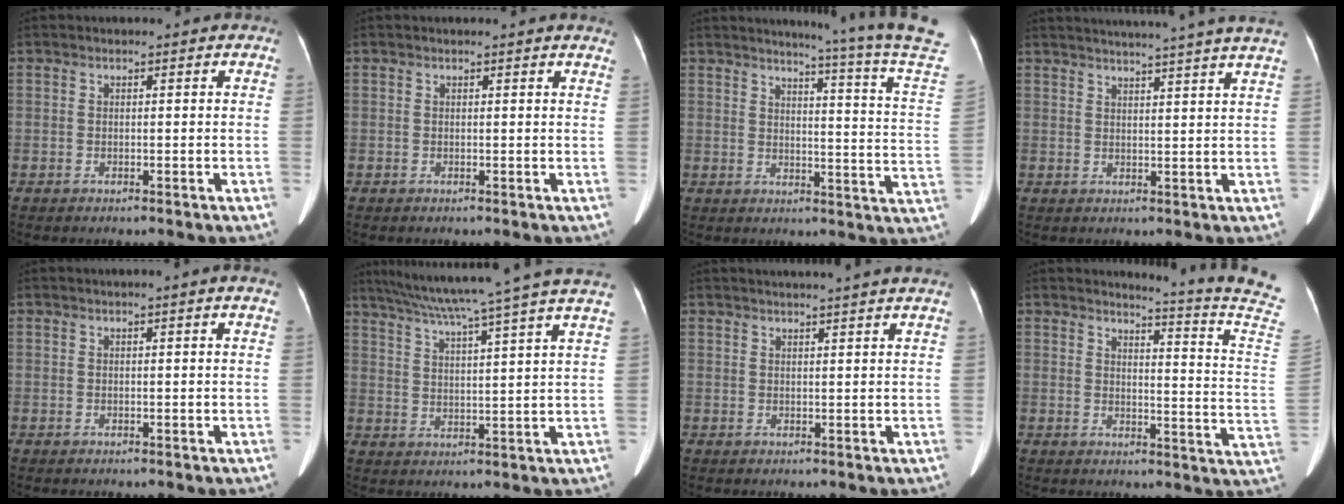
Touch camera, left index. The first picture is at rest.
{"total": 2.0, "force": [1.9, 0.5, 0.4], "torque": [-0.013, -0.004, 0.001]}
{"total": 16.5, "force": [14.8, -3.8, 6.2], "torque": [-0.094, -0.114, 0.160]}
{"total": 18.4, "force": [16.7, -1.5, 7.6], "torque": [-0.122, -0.022, 0.204]}
{"total": 0.7, "force": [0.3, -0.1, 0.6], "torque": [-0.013, 0.007, 0.009]}
{"total": 19.4, "force": [16.1, -2.1, 10.5], "torque": [-0.182, -0.004, 0.219]}
{"total": 7.5, "force": [6.8, -1.0, 3.1], "torque": [-0.035, 0.019, 0.071]}
{"total": 13.4, "force": [12.7, -3.0, 2.7], "torque": [-0.044, -0.127, 0.127]}